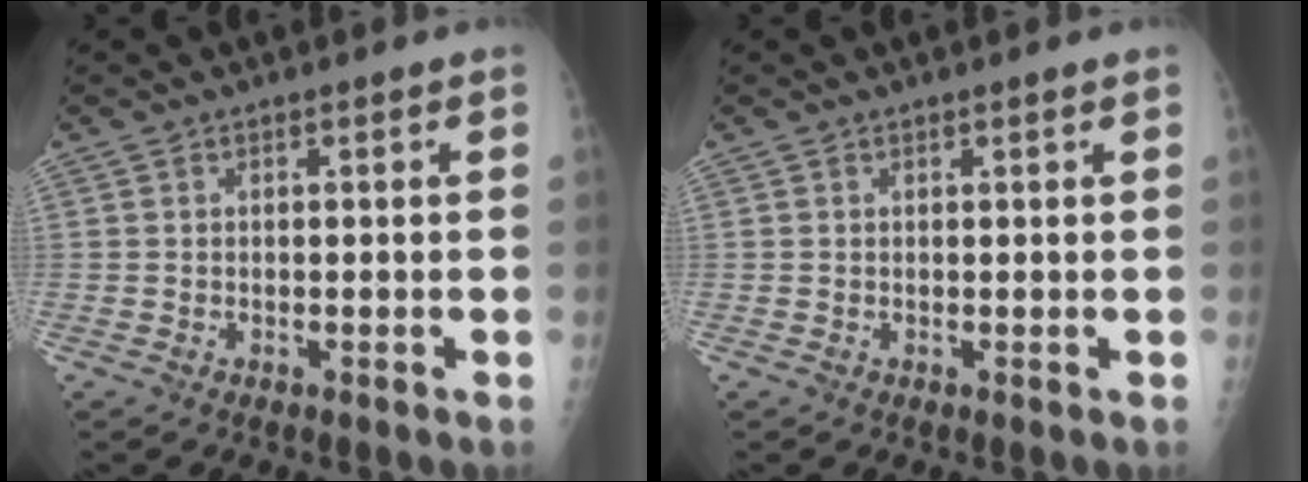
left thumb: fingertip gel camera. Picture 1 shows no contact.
{"total": 0.8, "force": [0.6, -0.1, 0.4], "torque": [-0.010, 0.001, 0.012]}